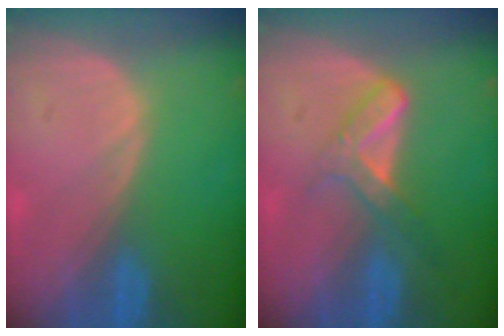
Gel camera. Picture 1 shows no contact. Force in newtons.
{"total": 5.3, "press": 4.6, "slide": 2.7}